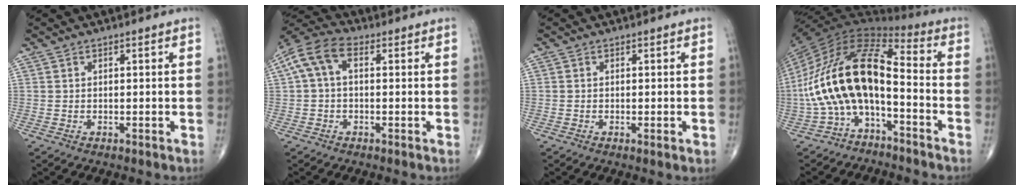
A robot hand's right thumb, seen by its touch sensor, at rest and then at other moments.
{"total": 8.4, "force": [1.4, 4.9, 6.6], "torque": [-0.137, 0.030, 0.018]}
{"total": 1.4, "force": [-0.4, 0.2, 1.4], "torque": [-0.024, -0.005, -0.005]}
{"total": 17.9, "force": [-4.2, 8.0, 15.5], "torque": [-0.293, 0.090, -0.086]}